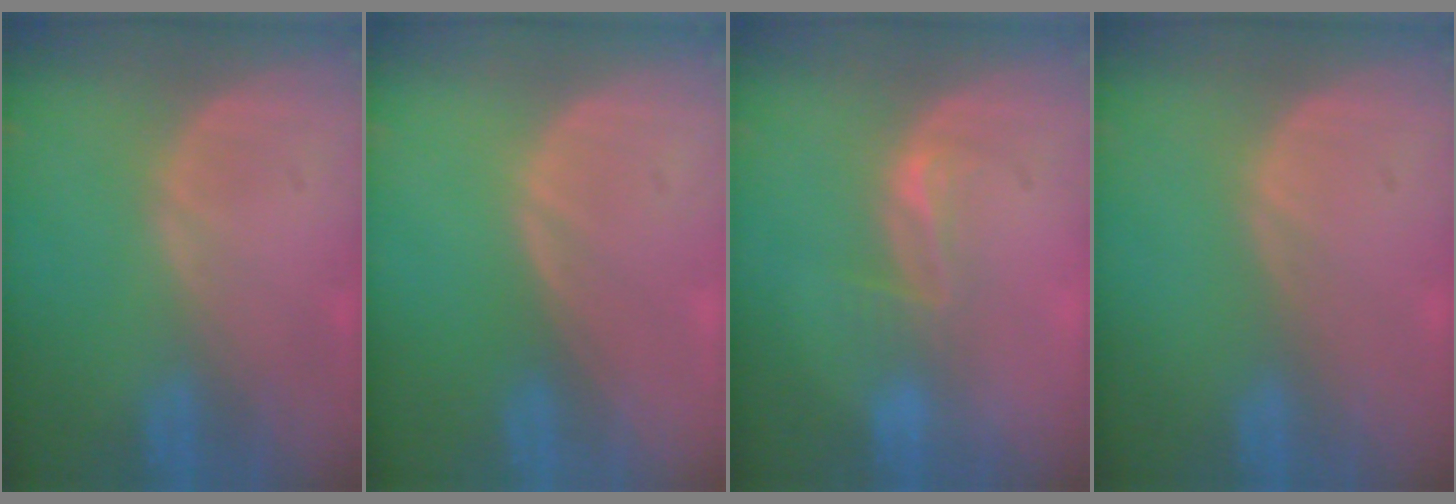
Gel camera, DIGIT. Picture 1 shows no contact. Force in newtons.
{"total": 0.0}
{"total": 2.7, "press": 2.3, "slide": 1.5}
{"total": 0.0}